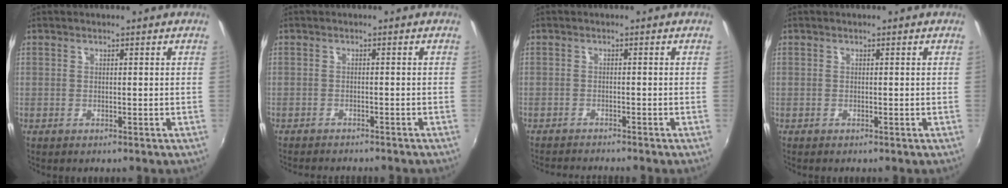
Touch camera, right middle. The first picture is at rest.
{"total": 5.6, "force": [-5.1, 1.0, 2.0], "torque": [-0.051, -0.017, -0.076]}
{"total": 4.7, "force": [-4.5, -0.2, 1.3], "torque": [-0.037, -0.016, -0.077]}
{"total": 0.0}